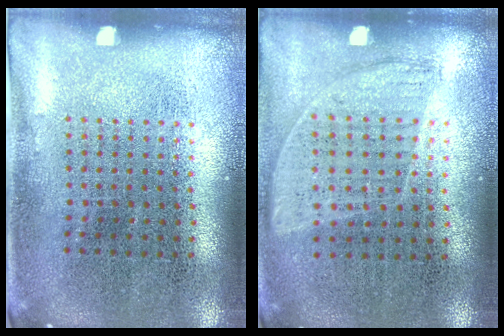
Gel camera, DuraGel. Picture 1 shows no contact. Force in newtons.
{"total": 0.9, "press": 0.8, "slide": 0.5}